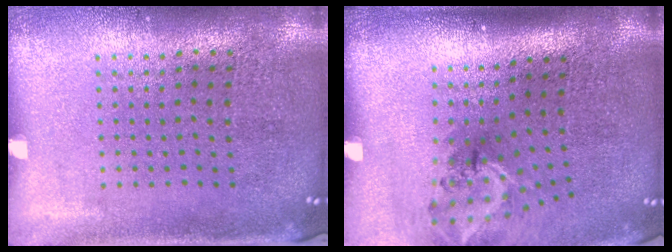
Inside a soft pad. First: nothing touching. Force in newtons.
{"total": 1.9, "press": 1.3, "slide": 1.4}